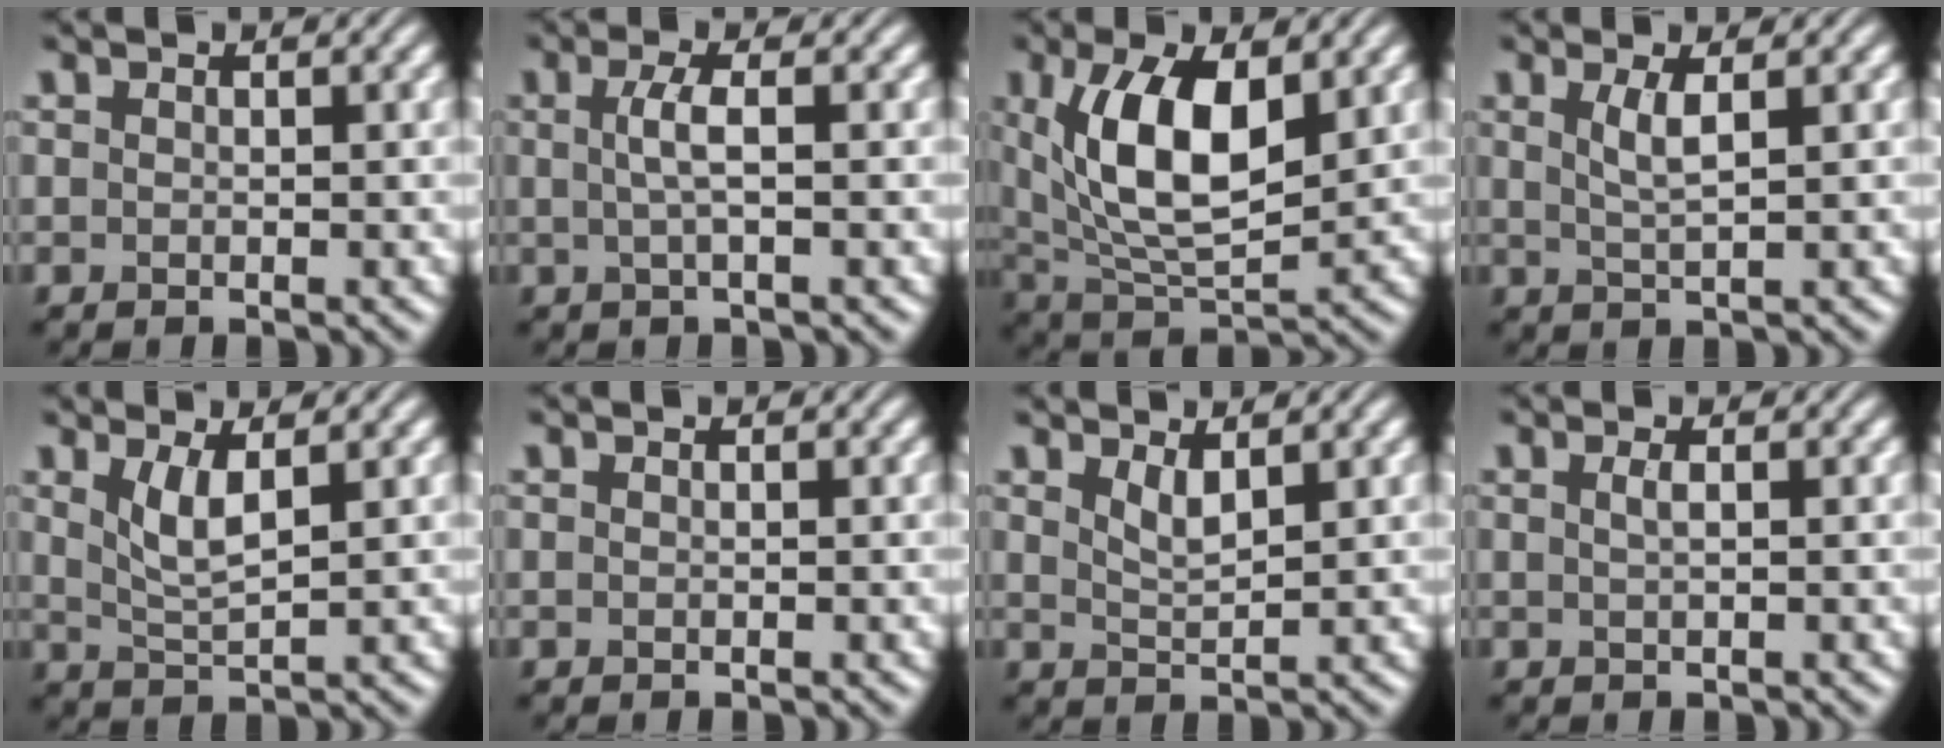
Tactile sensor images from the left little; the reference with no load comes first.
{"total": 2.2, "force": [0.1, 0.4, 2.2], "torque": [-0.046, 0.005, 0.001]}
{"total": 9.0, "force": [2.3, 4.1, 7.7], "torque": [-0.147, -0.004, 0.044]}
{"total": 2.2, "force": [0.8, 0.5, 2.0], "torque": [-0.040, -0.002, 0.015]}
{"total": 2.9, "force": [1.3, 0.8, 2.5], "torque": [-0.051, -0.007, 0.029]}
{"total": 0.0}
{"total": 1.8, "force": [1.2, 0.5, 1.3], "torque": [-0.028, -0.006, 0.027]}
{"total": 1.0, "force": [0.3, 0.4, 0.9], "torque": [-0.014, 0.005, 0.003]}